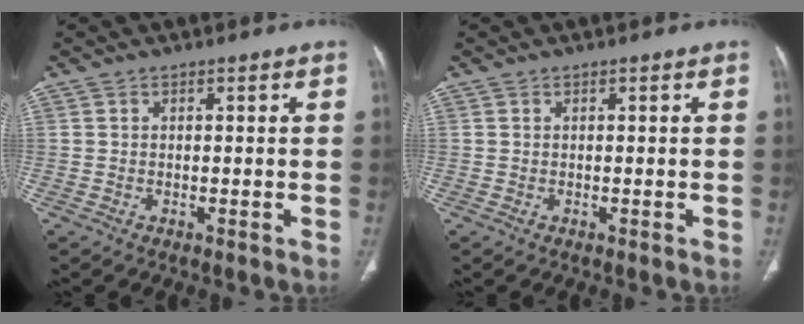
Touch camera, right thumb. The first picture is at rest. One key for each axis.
{"total": 0.0}